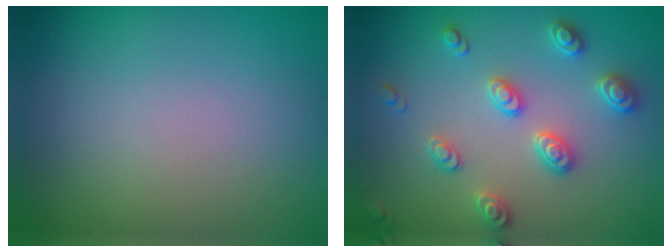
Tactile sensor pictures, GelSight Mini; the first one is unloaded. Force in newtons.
{"total": 3.0, "press": 2.9, "slide": 0.6}